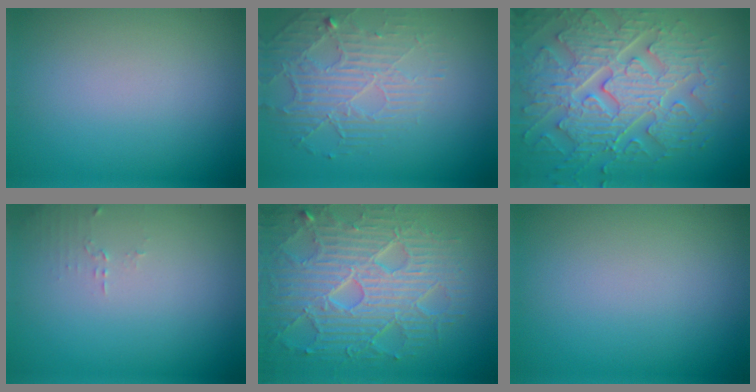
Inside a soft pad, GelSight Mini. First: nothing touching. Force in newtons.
{"total": 2.6, "press": 2.0, "slide": 1.7}
{"total": 8.6, "press": 6.5, "slide": 5.6}
{"total": 0.9, "press": 0.9, "slide": 0.3}
{"total": 8.4, "press": 6.1, "slide": 5.8}
{"total": 0.0}